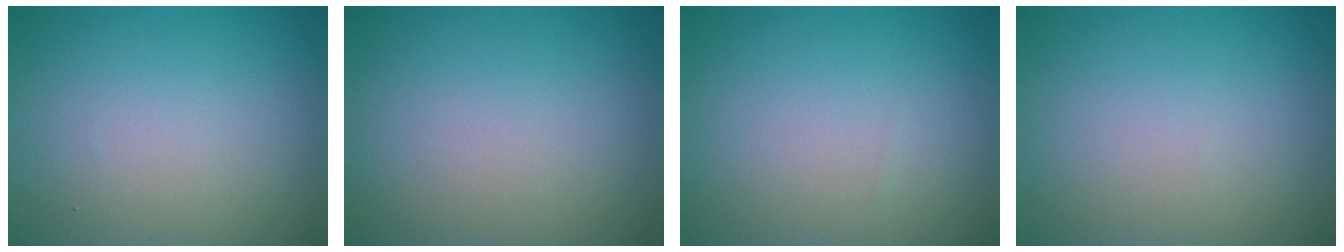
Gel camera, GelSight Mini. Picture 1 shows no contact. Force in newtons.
{"total": 0.0}
{"total": 0.0}
{"total": 0.0}